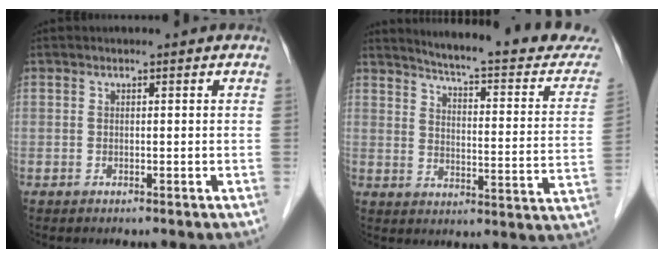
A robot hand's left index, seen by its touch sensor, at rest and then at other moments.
{"total": 20.9, "force": [19.5, 1.4, 7.6], "torque": [-0.101, -0.078, 0.231]}